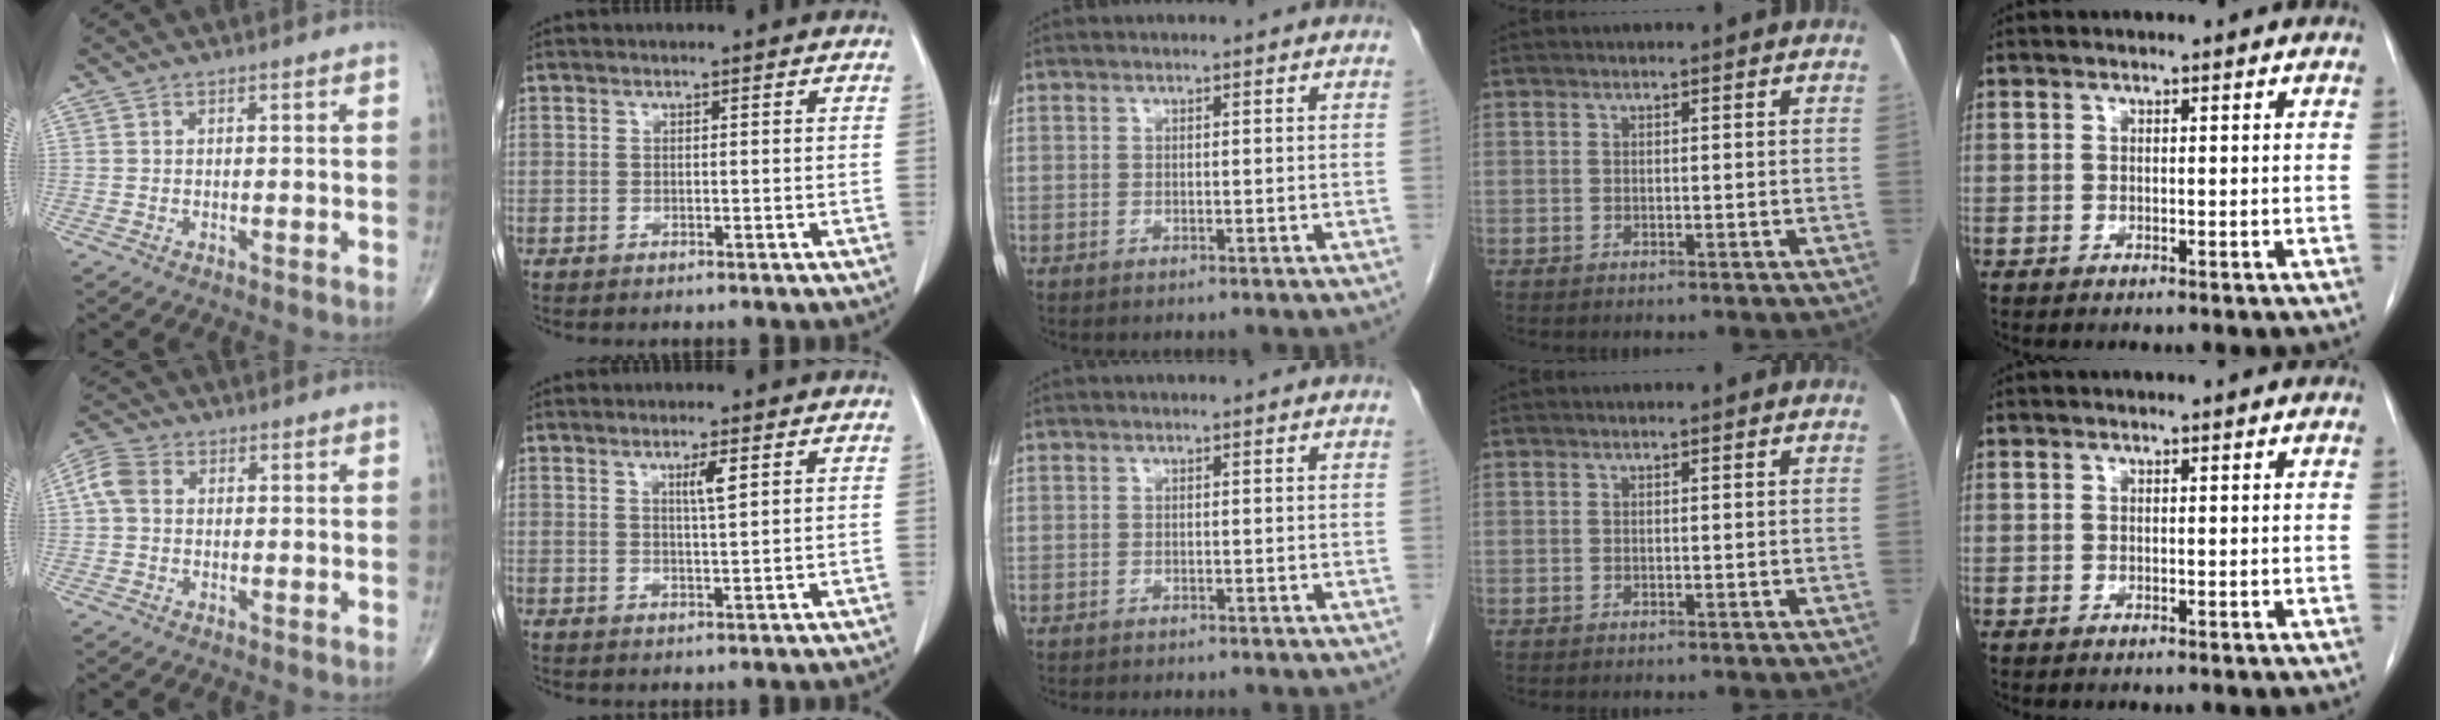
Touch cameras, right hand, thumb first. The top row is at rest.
{"thumb": {"total": 5.1, "force": [0.5, 3.9, 3.2], "torque": [-0.073, 0.018, 0.003]}, "index": {"total": 2.8, "force": [1.2, 0.0, 2.5], "torque": [-0.045, -0.003, 0.021]}, "middle": {"total": 4.0, "force": [-3.5, 1.0, 1.7], "torque": [-0.025, -0.007, -0.043]}}